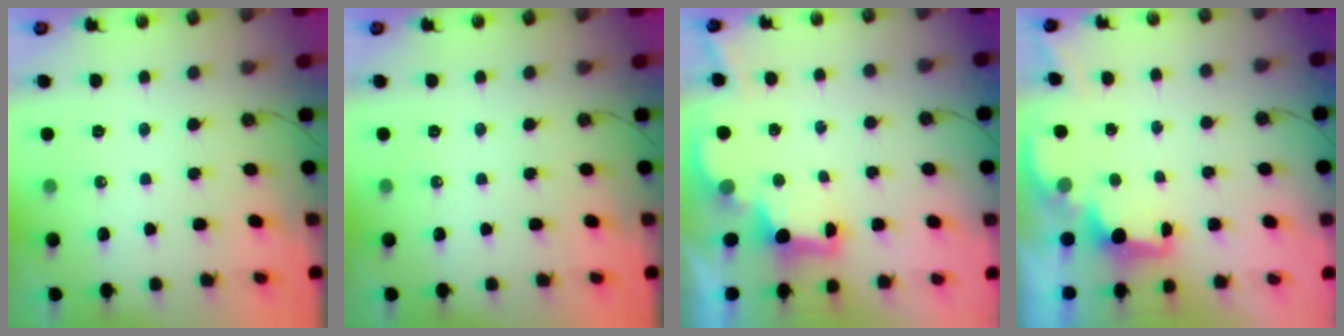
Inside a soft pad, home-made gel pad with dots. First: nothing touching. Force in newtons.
{"total": 0.0}
{"total": 2.7, "press": 2.5, "slide": 0.9}
{"total": 1.8, "press": 1.6, "slide": 0.7}